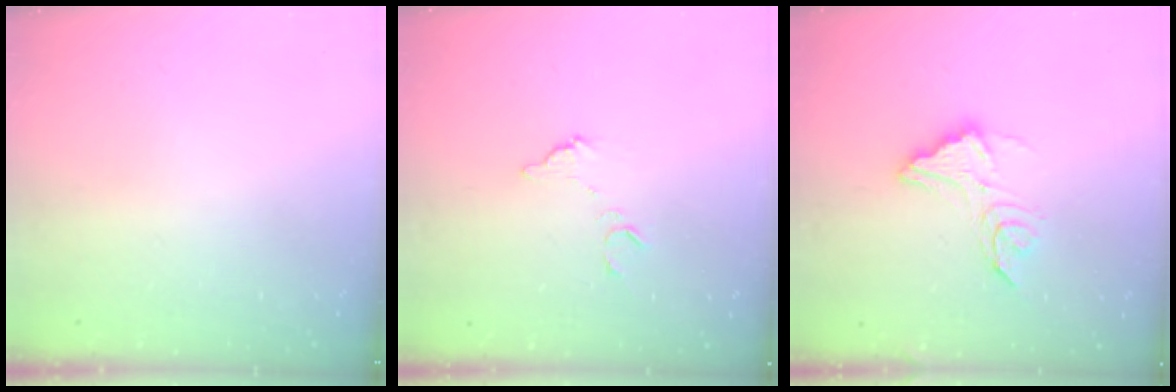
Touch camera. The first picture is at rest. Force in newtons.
{"total": 6.3, "press": 6.3, "slide": 0.4}
{"total": 12.4, "press": 12.4, "slide": 0.8}